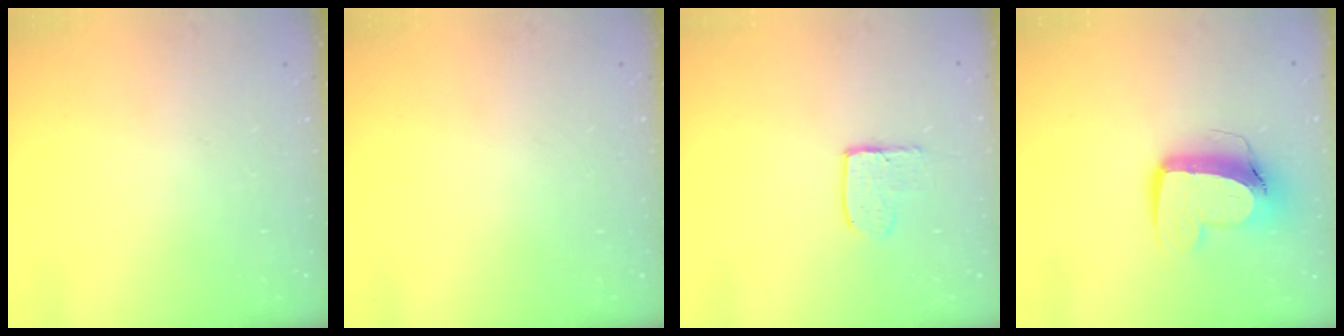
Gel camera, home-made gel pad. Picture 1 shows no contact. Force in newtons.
{"total": 0.0}
{"total": 3.8, "press": 3.8, "slide": 0.4}
{"total": 11.6, "press": 11.5, "slide": 1.3}